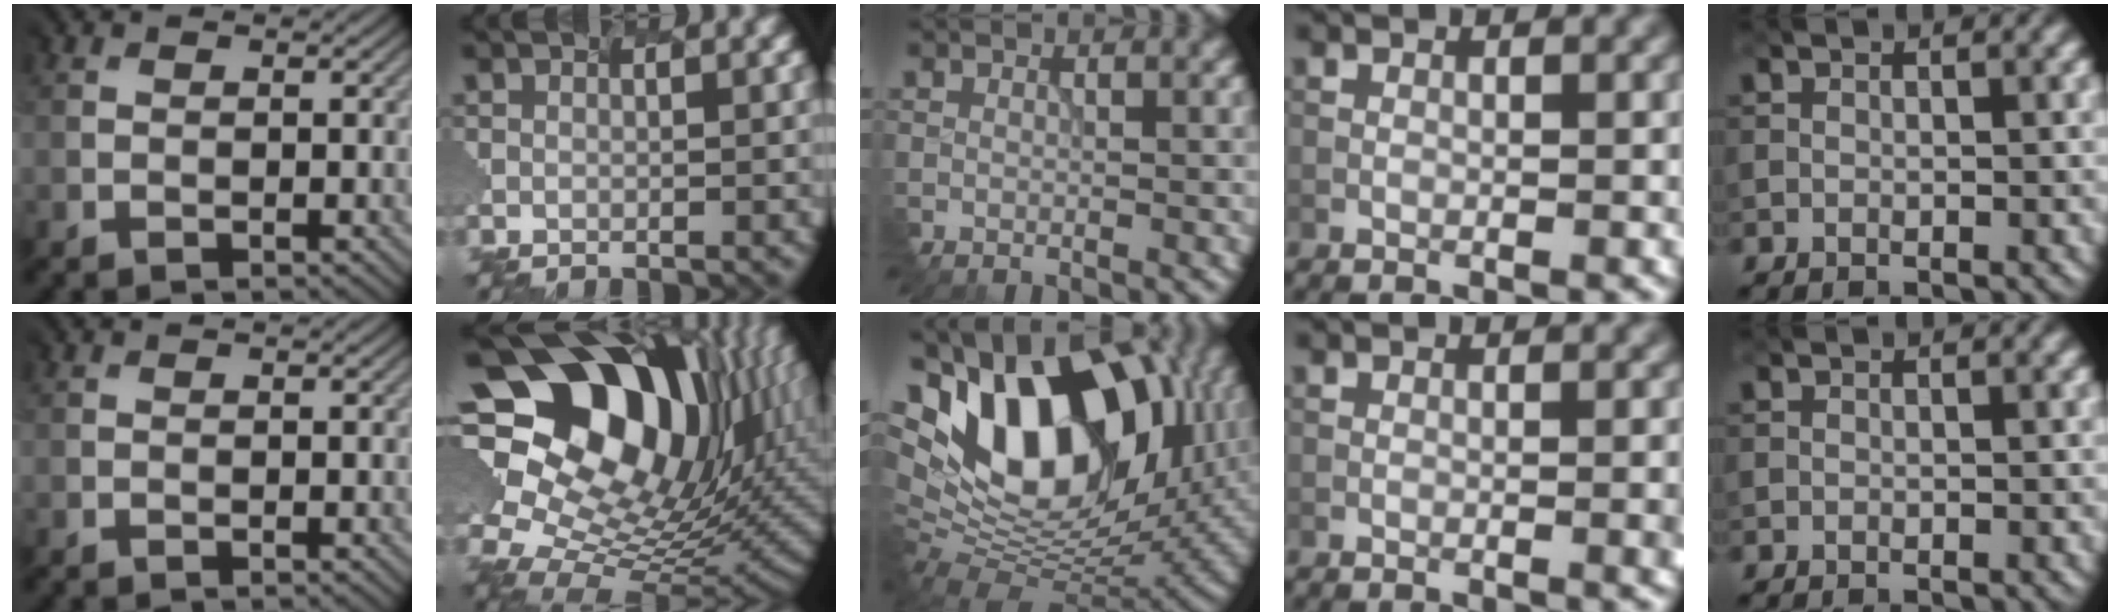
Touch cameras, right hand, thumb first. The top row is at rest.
{"index": {"total": 18.8, "force": [6.2, 12.5, 12.7], "torque": [-0.218, 0.030, 0.123]}, "middle": {"total": 17.1, "force": [4.7, 10.2, 13.0], "torque": [-0.220, 0.029, 0.067]}, "ring": {"total": 1.0, "force": [0.1, 0.2, 0.9], "torque": [-0.012, 0.002, 0.001]}}